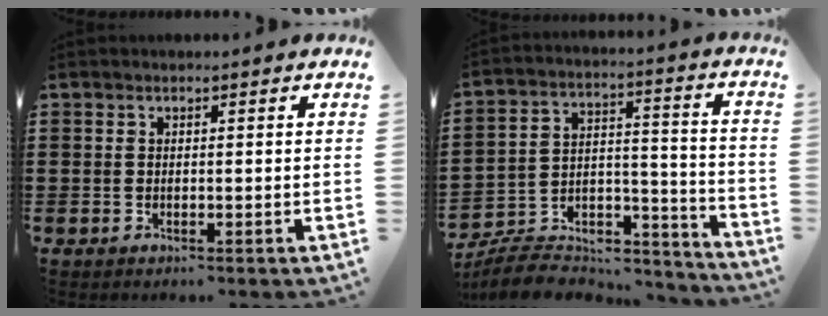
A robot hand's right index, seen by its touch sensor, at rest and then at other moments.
{"total": 7.8, "force": [-7.1, 2.6, 2.2], "torque": [-0.044, 0.011, -0.140]}